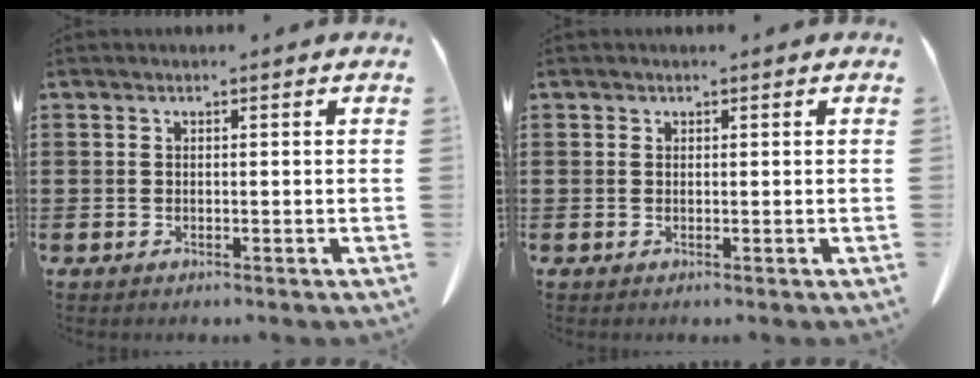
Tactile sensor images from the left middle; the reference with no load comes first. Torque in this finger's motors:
{"motor_torque": [-0.12, 0.01, 0.00, 0.00]}